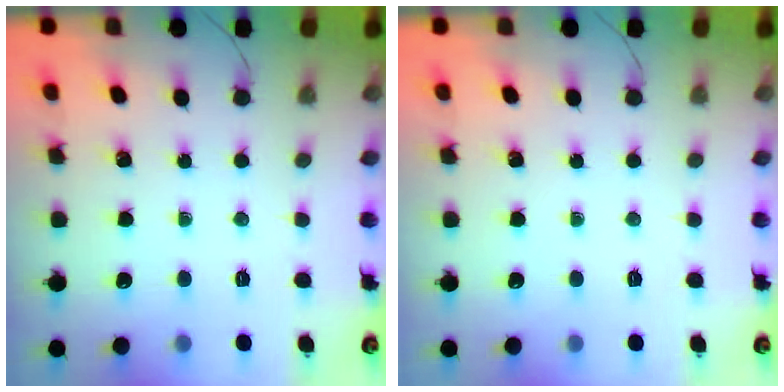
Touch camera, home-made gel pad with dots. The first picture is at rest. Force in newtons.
{"total": 0.0}